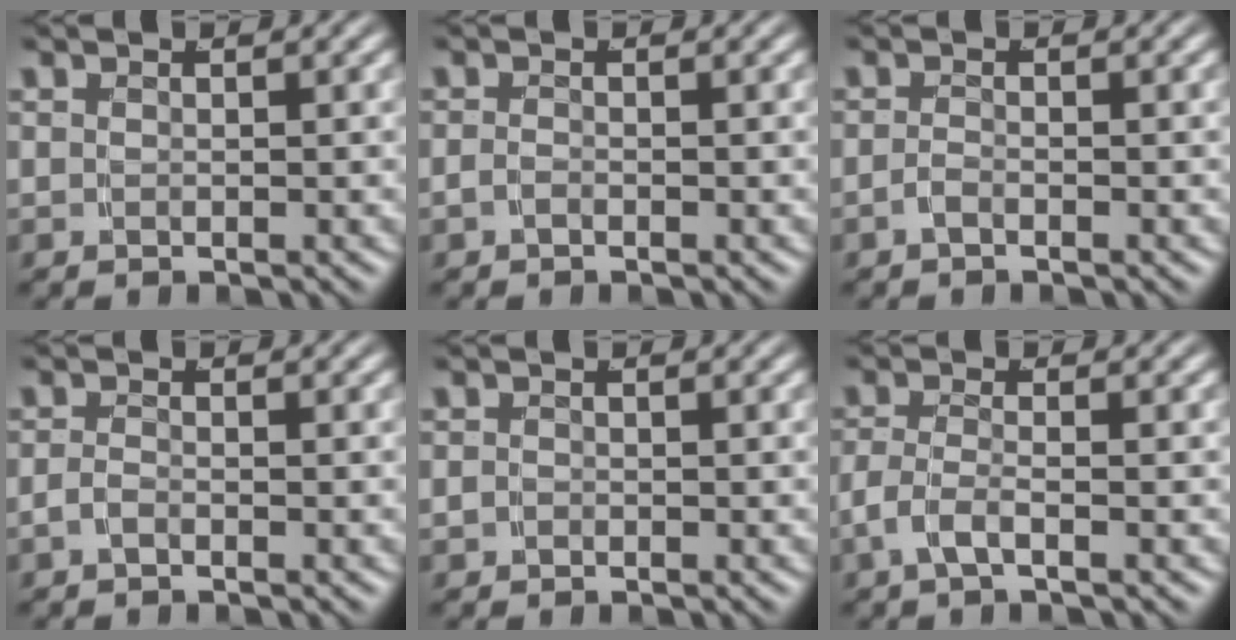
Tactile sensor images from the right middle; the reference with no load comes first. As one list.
[{"total": 0.7, "force": [-0.6, 0.2, 0.3], "torque": [-0.011, -0.001, -0.013]}, {"total": 1.0, "force": [-0.9, 0.0, 0.4], "torque": [-0.008, 0.000, -0.022]}, {"total": 1.0, "force": [-0.8, 0.2, 0.5], "torque": [-0.015, -0.001, -0.018]}, {"total": 0.6, "force": [-0.3, 0.6, 0.1], "torque": [-0.008, -0.002, -0.006]}, {"total": 2.4, "force": [-1.1, 0.9, 1.9], "torque": [-0.044, -0.011, -0.017]}]